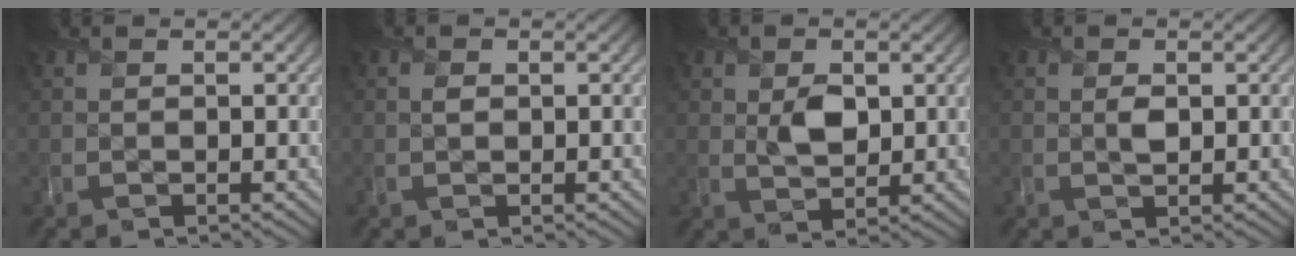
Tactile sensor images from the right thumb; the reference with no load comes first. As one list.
[{"total": 0.8, "force": [0.2, 0.7, 0.4], "torque": [-0.007, 0.001, 0.002]}, {"total": 3.5, "force": [0.8, 2.4, 2.4], "torque": [-0.048, -0.003, 0.016]}, {"total": 1.4, "force": [0.2, 0.9, 1.1], "torque": [-0.020, -0.001, 0.004]}]